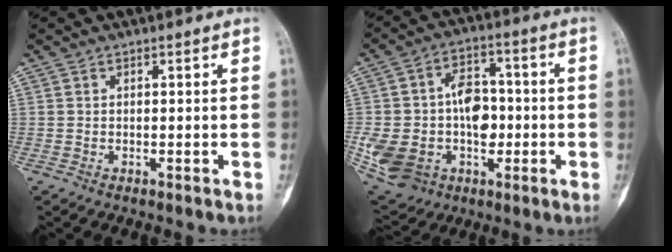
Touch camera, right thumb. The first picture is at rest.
{"total": 19.6, "force": [-2.2, 14.2, 13.3], "torque": [-0.223, 0.025, -0.016]}